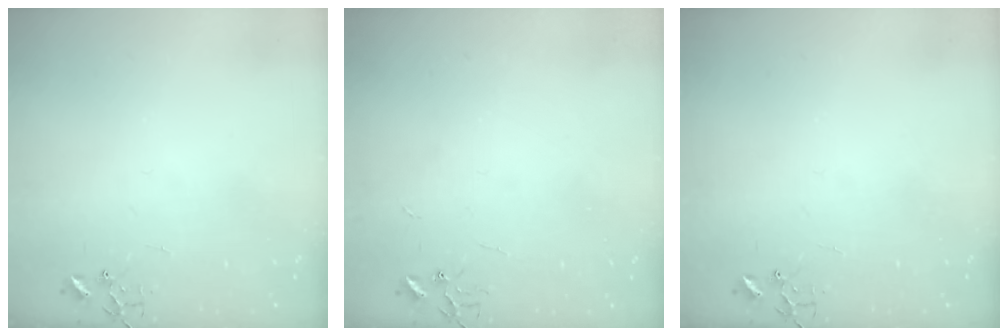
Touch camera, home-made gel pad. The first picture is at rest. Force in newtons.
{"total": 2.2, "press": 2.2, "slide": 0.3}
{"total": 0.0}